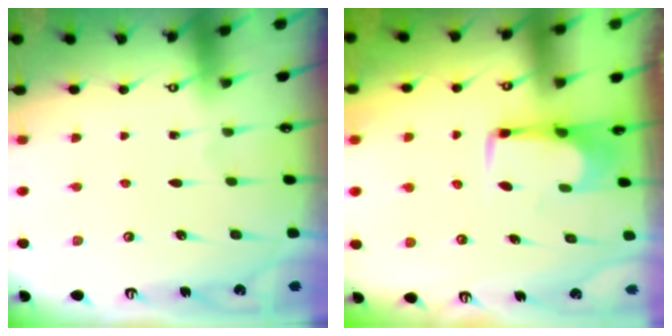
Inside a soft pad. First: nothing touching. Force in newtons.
{"total": 0.8, "press": 0.8, "slide": 0.3}